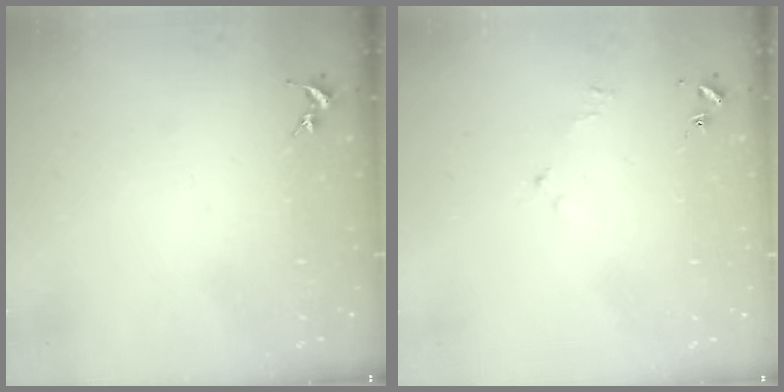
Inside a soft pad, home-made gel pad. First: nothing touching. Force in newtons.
{"total": 1.6, "press": 1.5, "slide": 0.3}